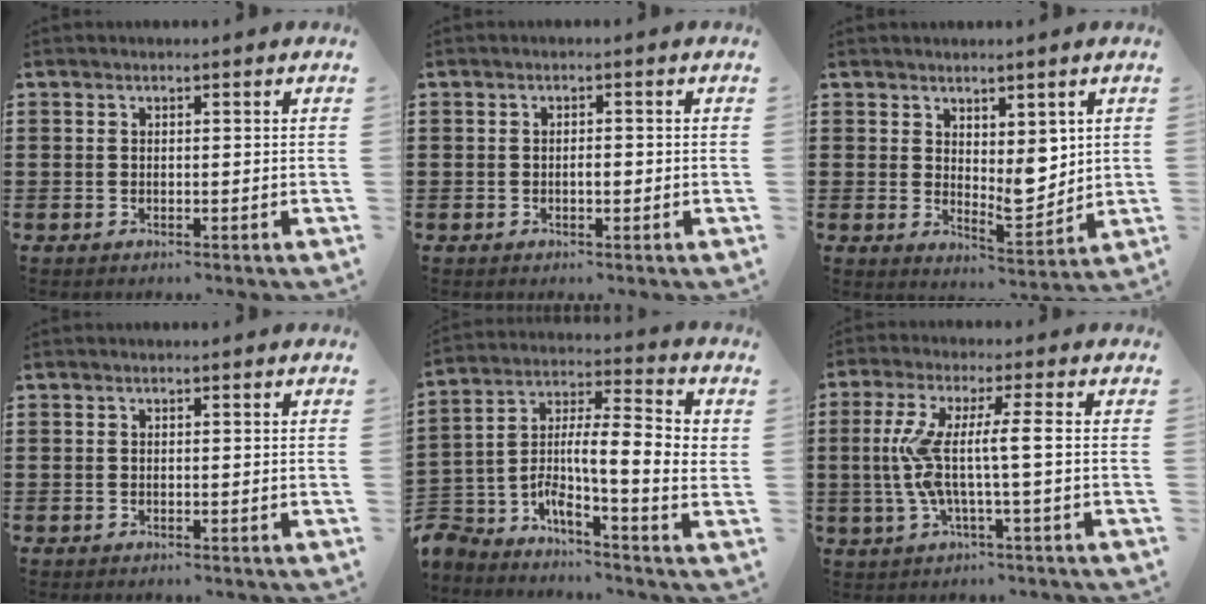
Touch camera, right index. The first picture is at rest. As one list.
[{"total": 1.4, "force": [-0.4, 0.5, 1.2], "torque": [-0.023, -0.001, -0.007]}, {"total": 5.8, "force": [2.9, 3.5, 3.7], "torque": [-0.056, -0.019, 0.050]}, {"total": 0.0}, {"total": 6.5, "force": [-1.8, 0.7, 6.2], "torque": [-0.145, -0.038, -0.048]}, {"total": 8.0, "force": [-0.5, 0.0, 8.0], "torque": [-0.183, -0.017, -0.024]}]